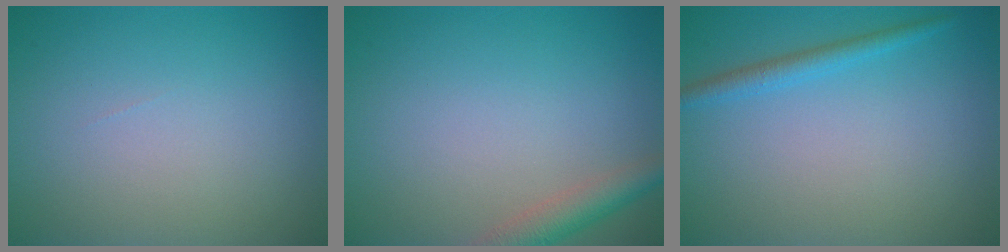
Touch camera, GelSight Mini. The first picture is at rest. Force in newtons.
{"total": 2.9, "press": 2.9, "slide": 0.2}
{"total": 1.8, "press": 1.8, "slide": 0.2}